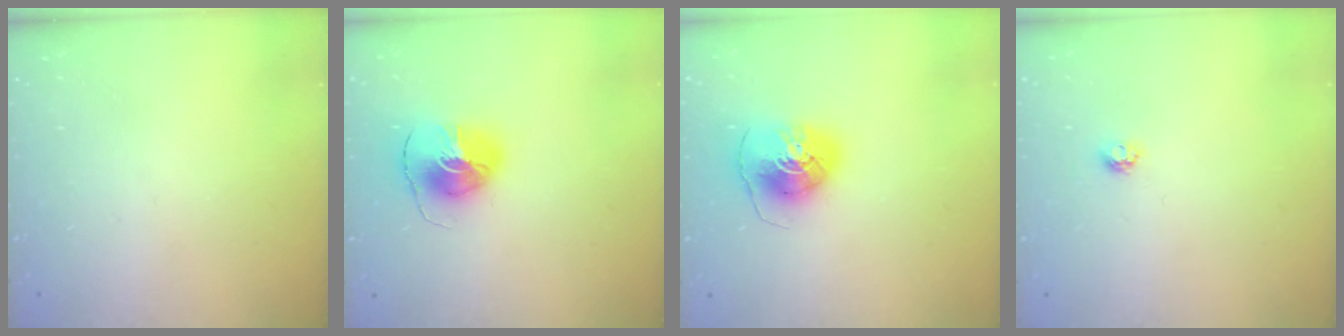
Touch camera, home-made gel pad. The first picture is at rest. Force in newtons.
{"total": 8.7, "press": 8.7, "slide": 1.1}
{"total": 9.5, "press": 9.4, "slide": 1.3}
{"total": 3.8, "press": 3.8, "slide": 0.5}